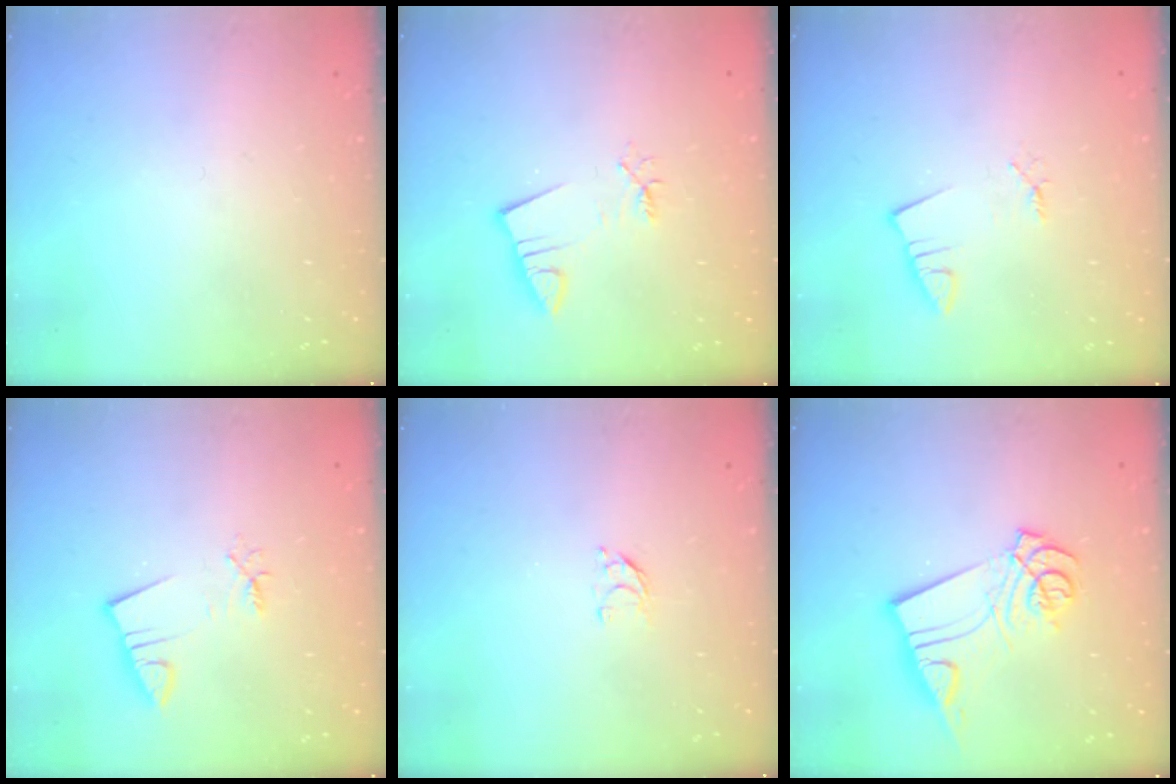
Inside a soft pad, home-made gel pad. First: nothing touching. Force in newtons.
{"total": 2.8, "press": 2.8, "slide": 0.4}
{"total": 1.2, "press": 1.2, "slide": 0.1}
{"total": 2.7, "press": 2.7, "slide": 0.4}
{"total": 2.9, "press": 2.9, "slide": 0.2}
{"total": 11.3, "press": 11.2, "slide": 1.5}